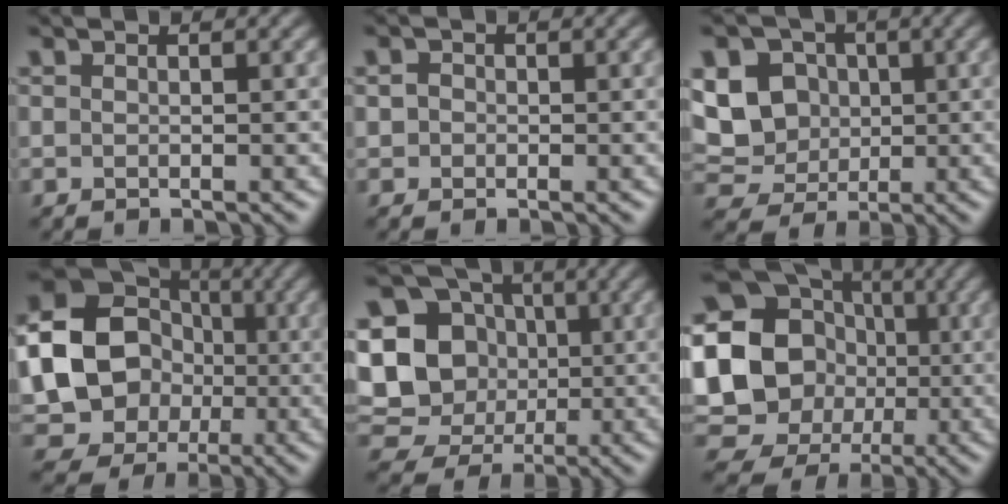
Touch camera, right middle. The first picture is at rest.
{"total": 1.1, "force": [0.1, 1.0, 0.3], "torque": [-0.002, 0.002, -0.004]}
{"total": 9.5, "force": [2.0, 8.1, 4.5], "torque": [-0.098, 0.025, 0.029]}
{"total": 17.9, "force": [-0.1, 16.3, 7.4], "torque": [-0.188, 0.026, -0.041]}
{"total": 12.8, "force": [0.8, 11.7, 5.0], "torque": [-0.154, 0.031, -0.004]}
{"total": 21.3, "force": [0.7, 20.0, 7.3], "torque": [-0.185, 0.023, -0.030]}